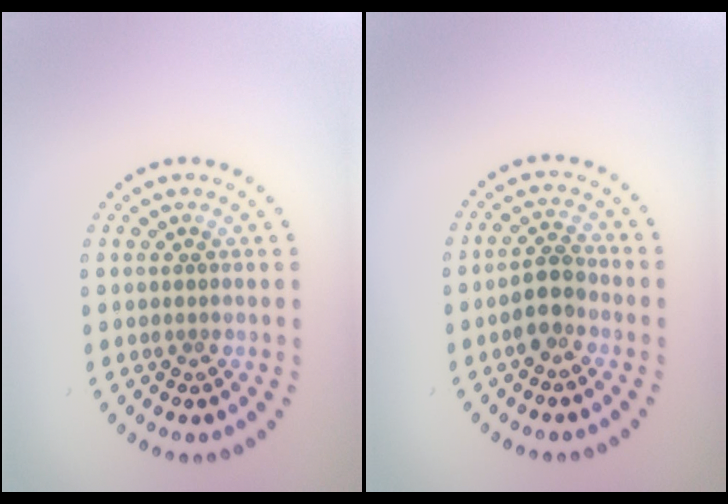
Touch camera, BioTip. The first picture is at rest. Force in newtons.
{"total": 2.8, "press": 2.6, "slide": 1.0}